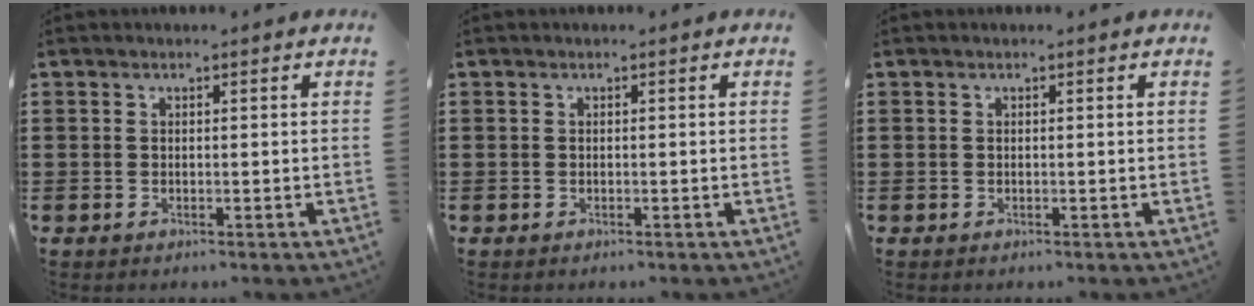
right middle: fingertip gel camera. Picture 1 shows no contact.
{"total": 0.0}
{"total": 0.0}